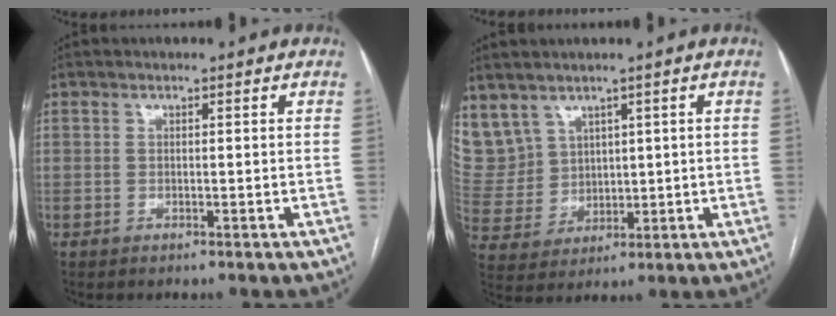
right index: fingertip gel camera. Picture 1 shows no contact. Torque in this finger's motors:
{"motor_torque": [-0.36, 0.49, 0.00, 0.00]}